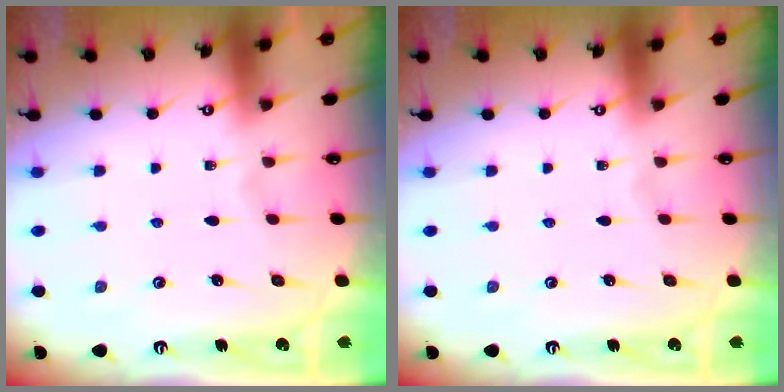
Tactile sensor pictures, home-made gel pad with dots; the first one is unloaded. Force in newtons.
{"total": 0.0}